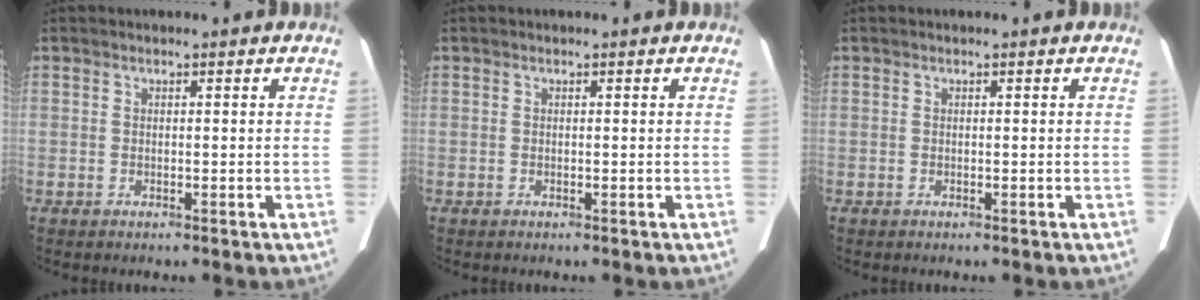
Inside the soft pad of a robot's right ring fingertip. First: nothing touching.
{"total": 0.0}
{"total": 0.0}